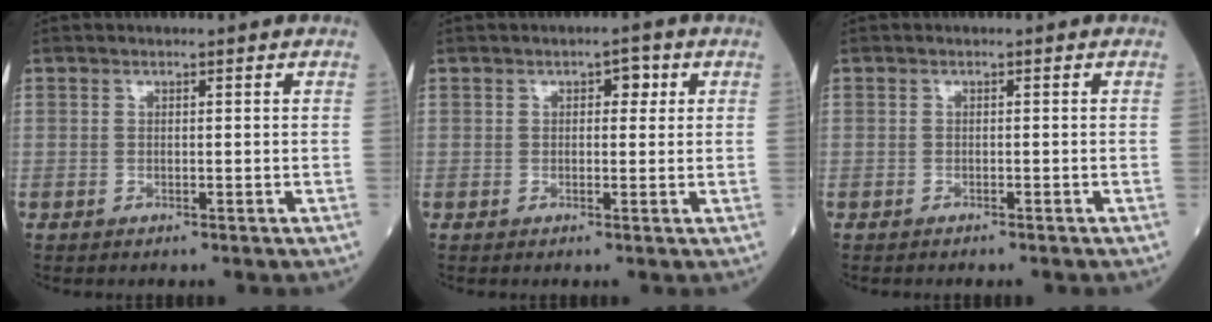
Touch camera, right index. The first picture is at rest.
{"total": 2.2, "force": [0.7, 1.2, 1.6], "torque": [-0.016, 0.010, 0.007]}
{"total": 1.1, "force": [-1.0, 0.0, 0.5], "torque": [-0.008, -0.001, -0.013]}